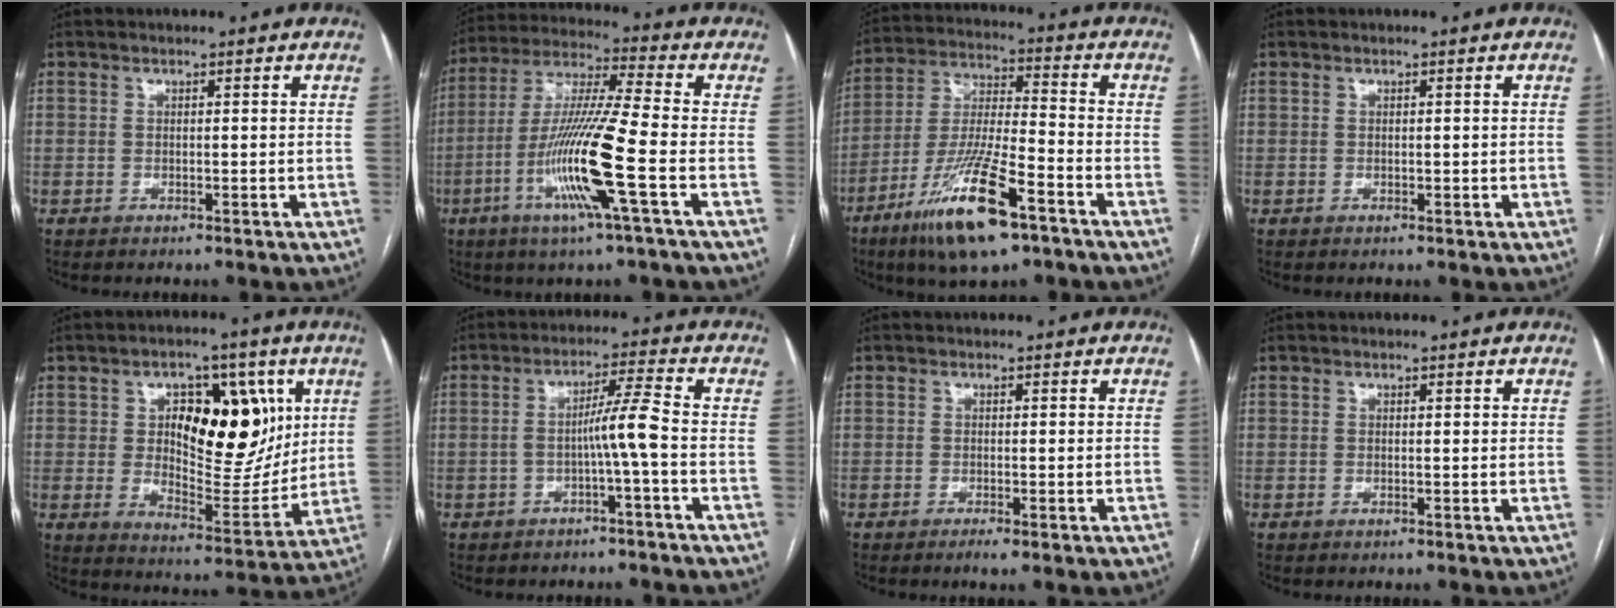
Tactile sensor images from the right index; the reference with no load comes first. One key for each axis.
{"total": 15.1, "fx": -5.1, "fy": -0.8, "fz": 14.2, "tx": -0.287, "ty": -0.015, "tz": -0.103}
{"total": 15.9, "fx": -9.2, "fy": 2.4, "fz": 12.7, "tx": -0.259, "ty": -0.029, "tz": -0.165}
{"total": 0.0}
{"total": 17.0, "fx": 4.7, "fy": 8.2, "fz": 14.2, "tx": -0.209, "ty": 0.007, "tz": 0.083}
{"total": 5.3, "fx": -1.7, "fy": -1.0, "fz": 4.9, "tx": -0.085, "ty": 0.015, "tz": -0.027}
{"total": 1.7, "fx": -0.9, "fy": 0.2, "fz": 1.4, "tx": -0.021, "ty": -0.004, "tz": -0.013}
{"total": 0.0}